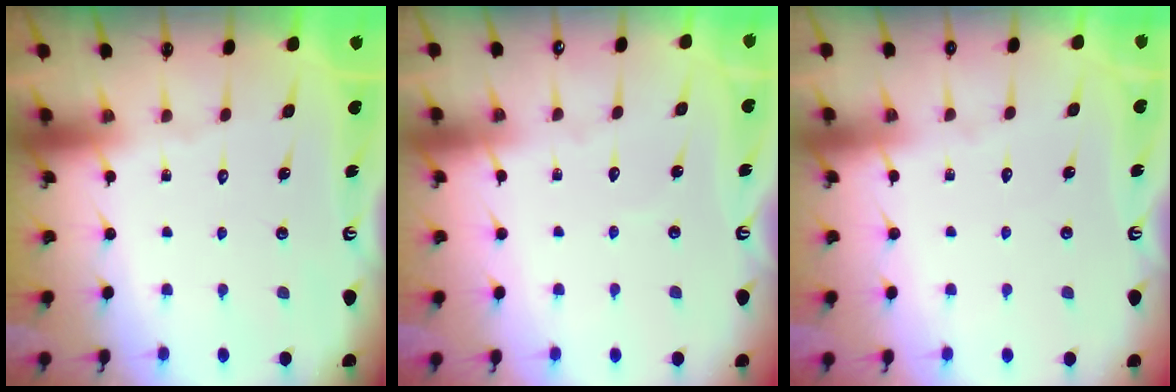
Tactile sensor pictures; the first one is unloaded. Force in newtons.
{"total": 3.2, "press": 3.2, "slide": 0.2}
{"total": 2.0, "press": 2.0, "slide": 0.3}